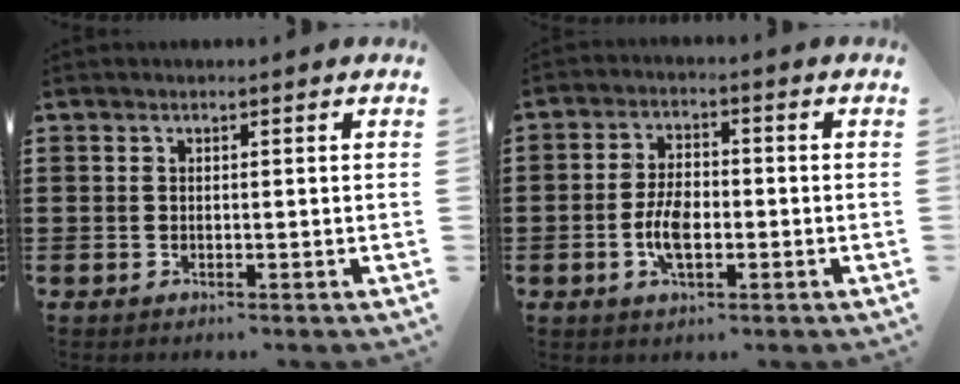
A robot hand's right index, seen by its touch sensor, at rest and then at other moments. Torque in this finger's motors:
{"motor_torque": [1.16, 0.97, 0.19, 0.04]}